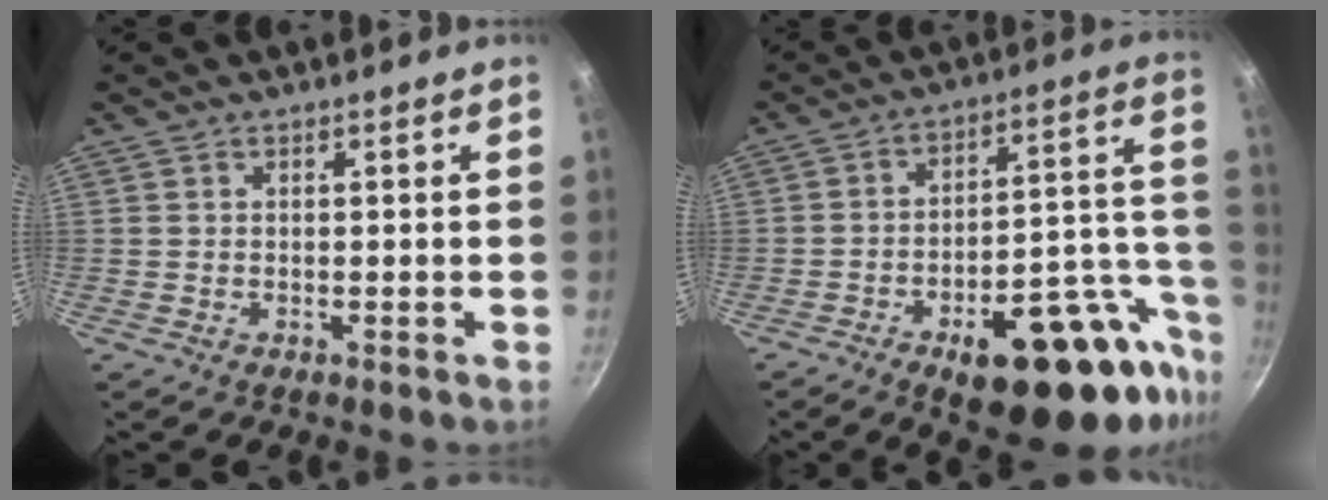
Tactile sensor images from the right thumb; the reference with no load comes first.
{"total": 24.7, "force": [-11.1, 10.3, 19.5], "torque": [-0.207, 0.055, -0.149]}